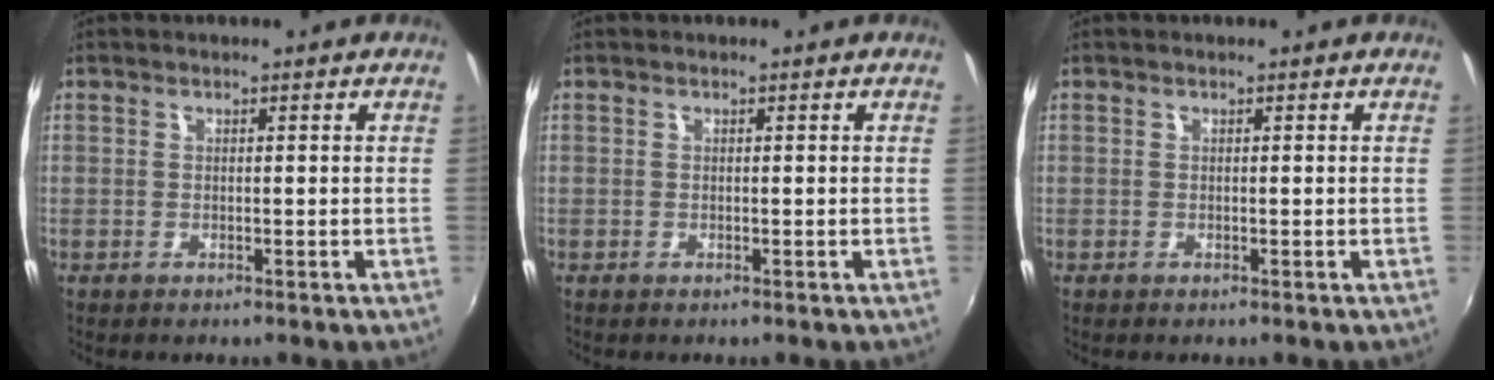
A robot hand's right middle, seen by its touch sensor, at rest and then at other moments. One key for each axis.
{"total": 0.0}
{"total": 0.0}